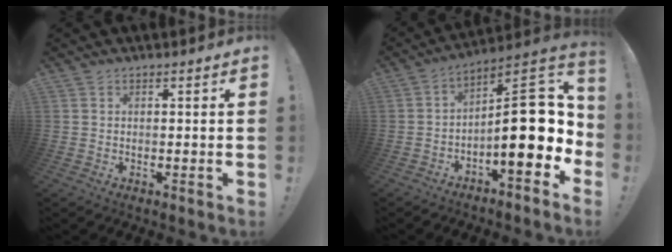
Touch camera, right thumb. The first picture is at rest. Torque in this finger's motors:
{"motor_torque": [2.36, 2.65, 1.48, -1.29, 0.09]}